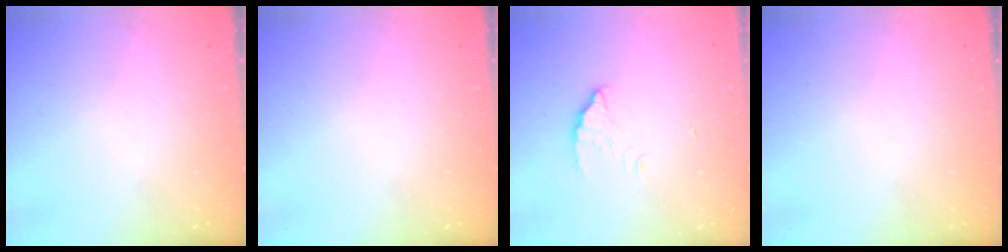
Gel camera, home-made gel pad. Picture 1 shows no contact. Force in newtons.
{"total": 0.0}
{"total": 1.7, "press": 1.7, "slide": 0.1}
{"total": 0.0}